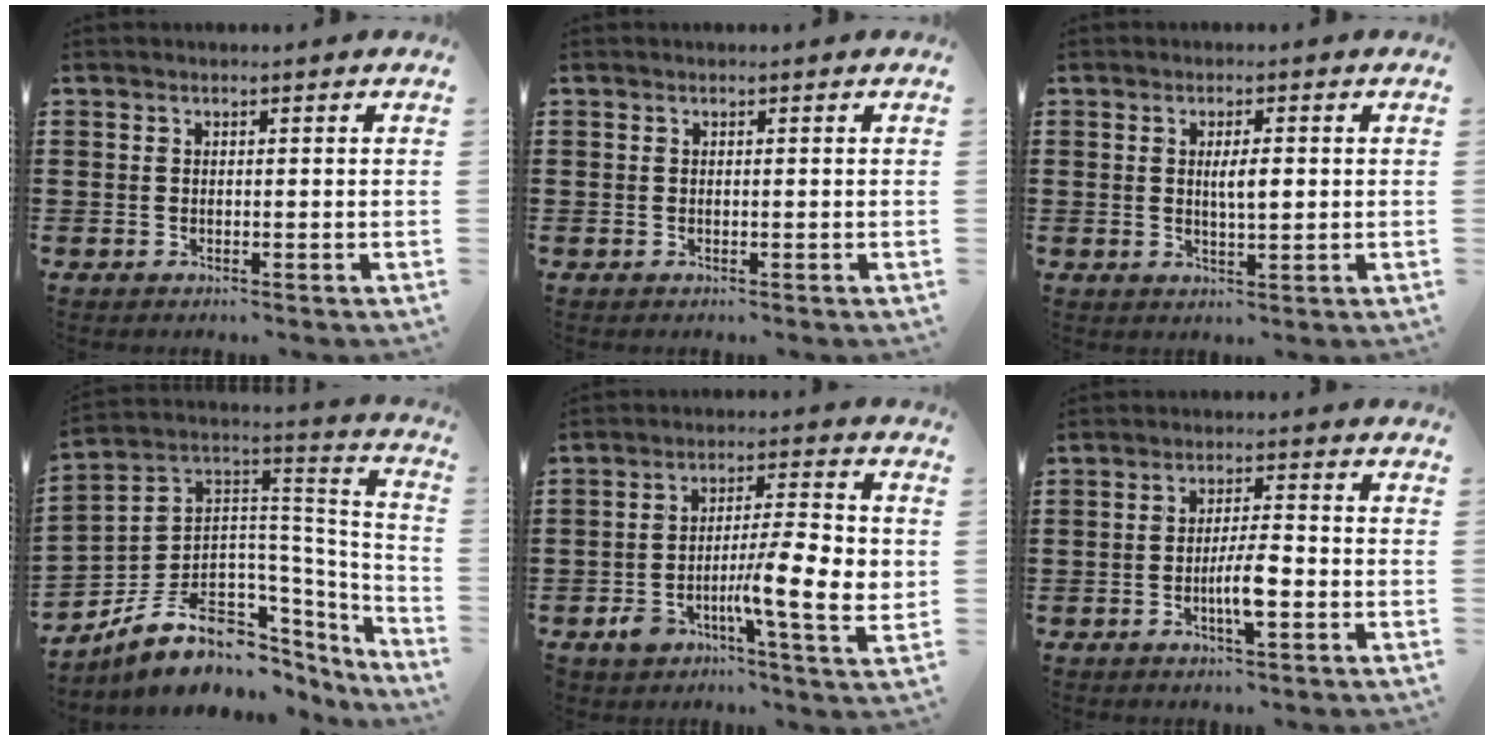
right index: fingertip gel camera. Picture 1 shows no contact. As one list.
[{"total": 0.0}, {"total": 3.3, "force": [0.4, 0.8, 3.2], "torque": [-0.061, 0.001, 0.005]}, {"total": 11.8, "force": [-6.1, 7.5, 6.8], "torque": [-0.148, 0.003, -0.097]}, {"total": 11.9, "force": [-2.6, 3.8, 11.0], "torque": [-0.177, -0.003, -0.043]}, {"total": 5.6, "force": [-1.7, 1.2, 5.1], "torque": [-0.100, -0.001, -0.035]}]